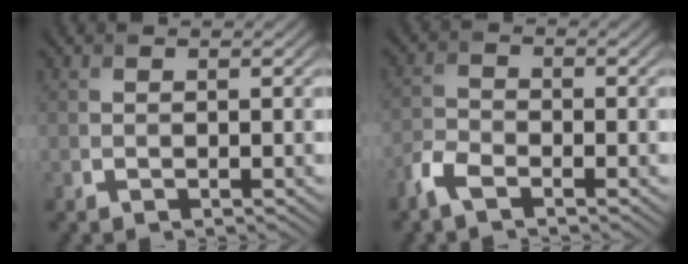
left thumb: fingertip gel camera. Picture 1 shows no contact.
{"total": 3.6, "force": [-2.6, 1.4, 2.1], "torque": [-0.052, -0.004, -0.069]}